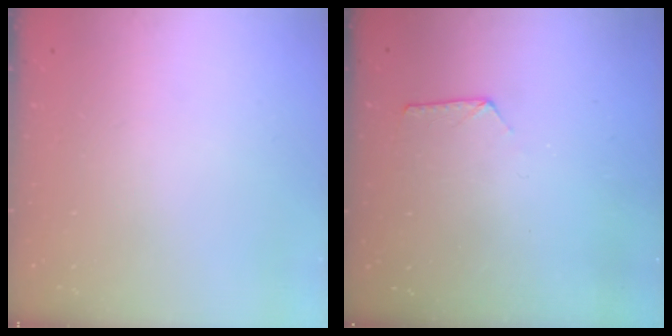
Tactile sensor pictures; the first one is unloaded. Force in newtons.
{"total": 6.3, "press": 6.3, "slide": 0.6}